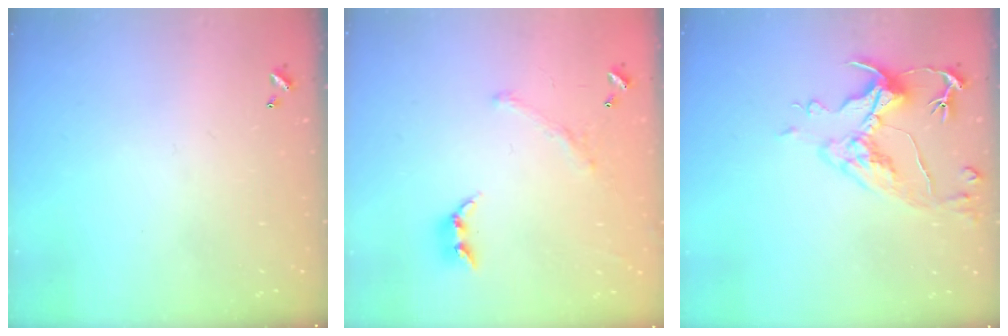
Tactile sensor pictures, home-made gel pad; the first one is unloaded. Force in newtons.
{"total": 1.5, "press": 1.0, "slide": 1.2}
{"total": 6.6, "press": 6.5, "slide": 1.5}